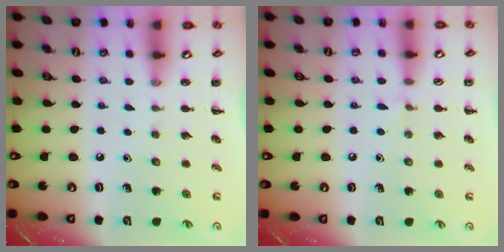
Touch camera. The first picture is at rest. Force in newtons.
{"total": 3.6, "press": 3.4, "slide": 1.3}